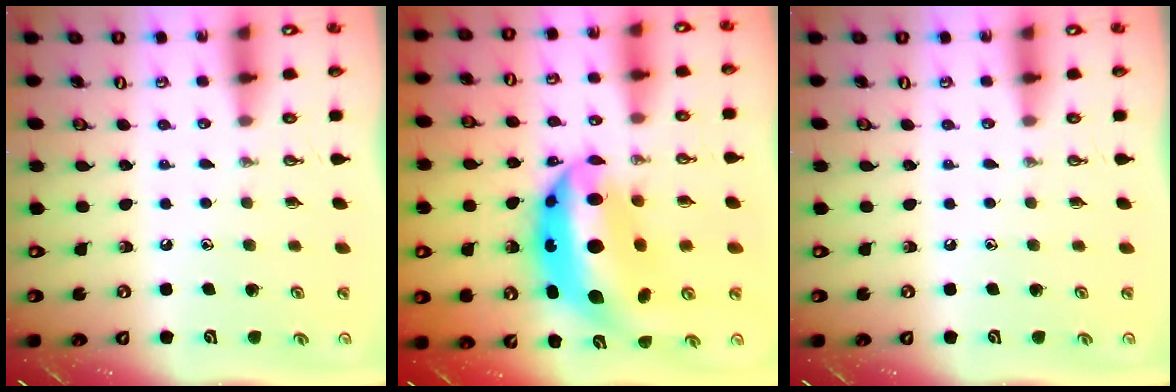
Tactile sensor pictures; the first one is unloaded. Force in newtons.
{"total": 18.4, "press": 18.3, "slide": 1.6}
{"total": 0.0}